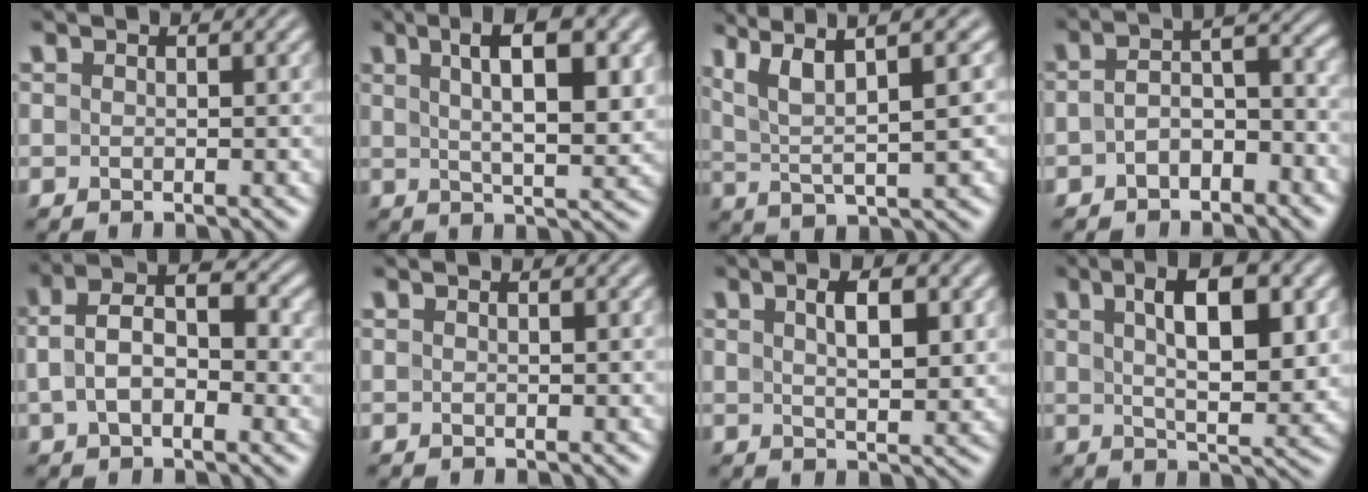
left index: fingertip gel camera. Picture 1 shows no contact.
{"total": 7.8, "force": [2.7, 2.5, 6.9], "torque": [-0.100, 0.005, 0.043]}
{"total": 7.1, "force": [3.7, 1.6, 5.9], "torque": [-0.109, 0.014, 0.070]}
{"total": 4.2, "force": [-1.7, 2.3, 3.1], "torque": [-0.054, 0.011, -0.037]}
{"total": 6.7, "force": [0.0, 4.0, 5.3], "torque": [-0.091, 0.016, -0.010]}
{"total": 0.0}
{"total": 4.2, "force": [1.4, 1.7, 3.5], "torque": [-0.063, 0.001, 0.028]}
{"total": 7.9, "force": [2.4, 2.8, 7.0], "torque": [-0.105, 0.004, 0.038]}